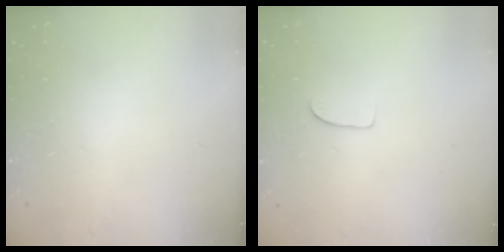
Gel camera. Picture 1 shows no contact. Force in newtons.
{"total": 5.3, "press": 5.3, "slide": 0.5}